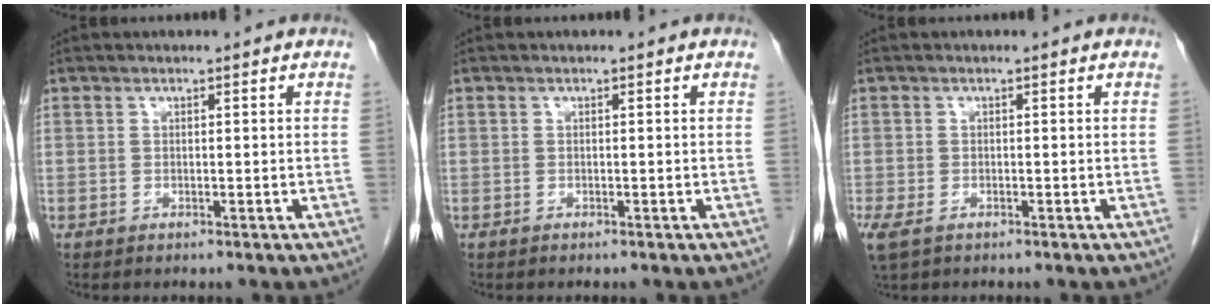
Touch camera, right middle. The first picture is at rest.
{"total": 0.0}
{"total": 4.0, "force": [-2.2, 2.2, 2.5], "torque": [-0.064, -0.013, -0.036]}